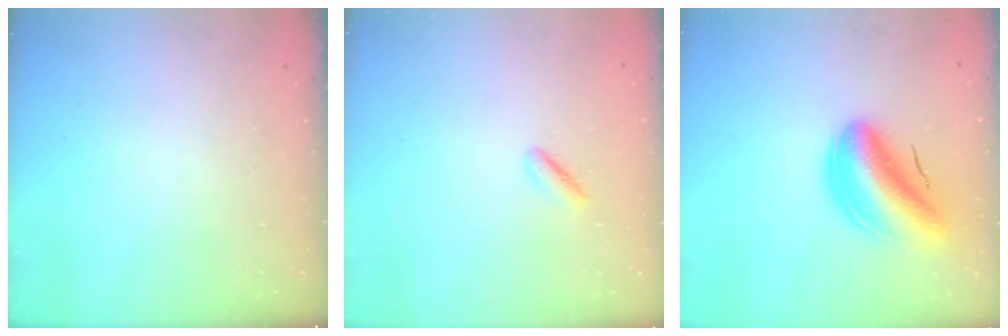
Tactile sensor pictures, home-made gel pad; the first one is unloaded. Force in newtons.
{"total": 1.6, "press": 1.2, "slide": 1.1}
{"total": 14.1, "press": 13.5, "slide": 3.9}